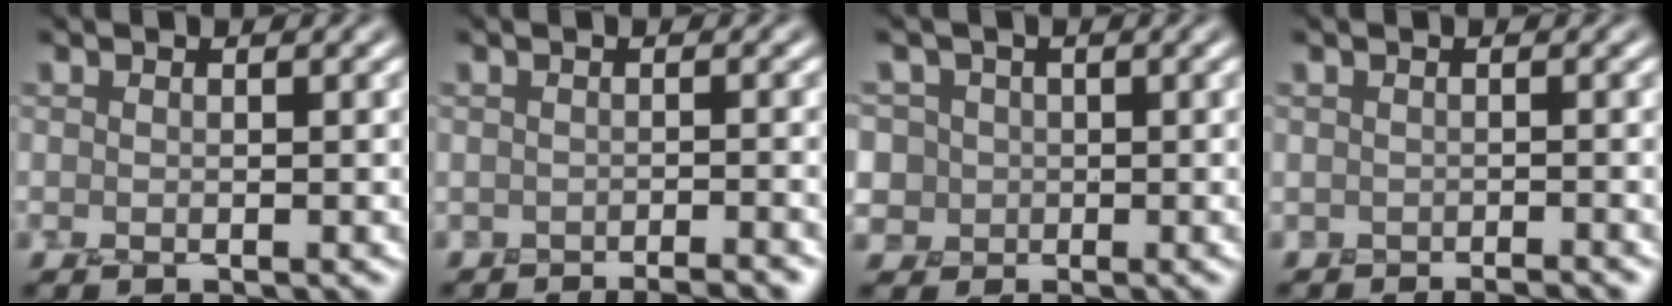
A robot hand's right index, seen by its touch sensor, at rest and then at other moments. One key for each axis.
{"total": 2.5, "fx": -2.3, "fy": 0.3, "fz": 1.0, "tx": 0.009, "ty": 0.010, "tz": -0.026}
{"total": 5.4, "fx": 1.7, "fy": 5.1, "fz": 0.8, "tx": -0.018, "ty": 0.046, "tz": 0.002}
{"total": 1.0, "fx": -1.0, "fy": -0.1, "fz": -0.1, "tx": 0.019, "ty": 0.006, "tz": -0.012}